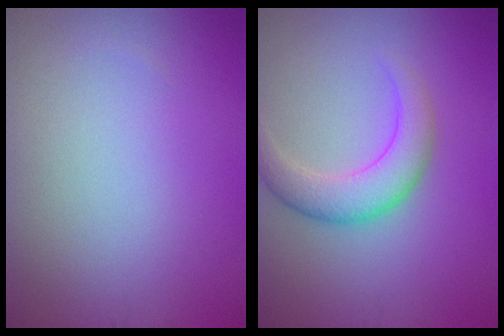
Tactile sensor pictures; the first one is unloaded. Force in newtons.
{"total": 3.9, "press": 3.9, "slide": 0.1}